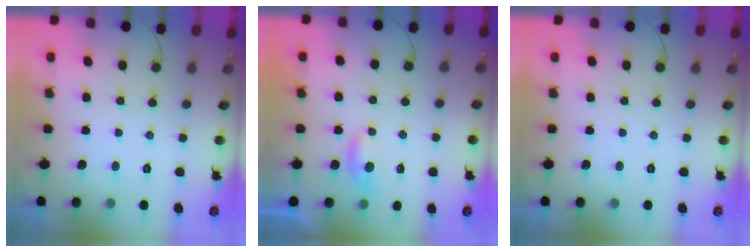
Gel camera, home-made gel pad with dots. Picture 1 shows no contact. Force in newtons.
{"total": 4.8, "press": 4.8, "slide": 0.6}
{"total": 0.0}